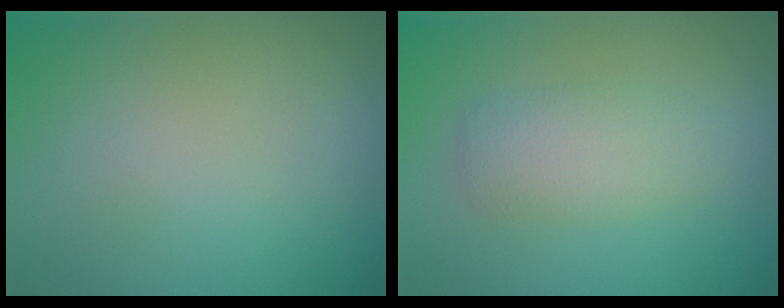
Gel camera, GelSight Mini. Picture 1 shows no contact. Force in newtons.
{"total": 3.0, "press": 3.0, "slide": 0.1}